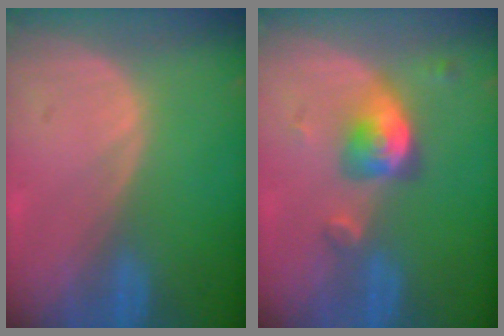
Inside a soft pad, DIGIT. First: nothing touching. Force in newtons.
{"total": 4.9, "press": 4.8, "slide": 1.1}